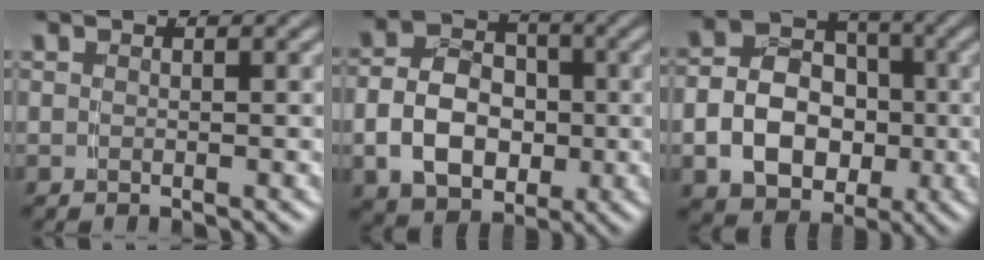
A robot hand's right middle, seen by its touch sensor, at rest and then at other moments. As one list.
[{"total": 9.5, "force": [-1.6, 7.7, 5.3], "torque": [-0.096, -0.019, -0.028]}, {"total": 11.6, "force": [-2.1, 9.8, 5.7], "torque": [-0.113, -0.029, -0.039]}]